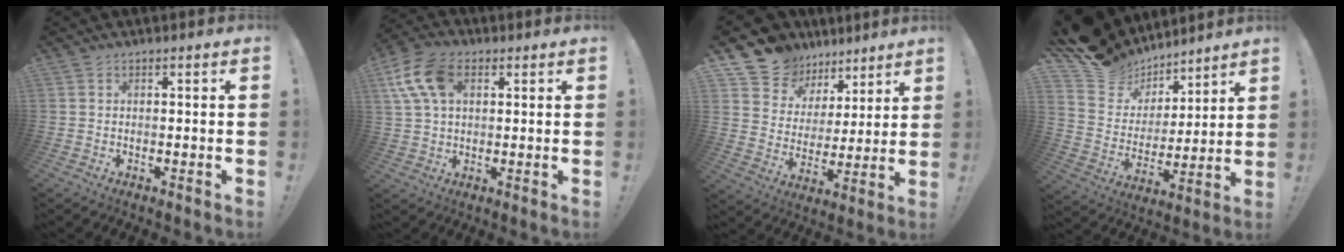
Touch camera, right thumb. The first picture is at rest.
{"total": 13.3, "force": [4.4, 8.5, 9.2], "torque": [-0.176, 0.000, 0.087]}
{"total": 11.6, "force": [8.4, 7.8, 1.4], "torque": [-0.029, -0.069, 0.167]}
{"total": 12.9, "force": [9.0, 8.9, 2.6], "torque": [-0.057, -0.073, 0.178]}